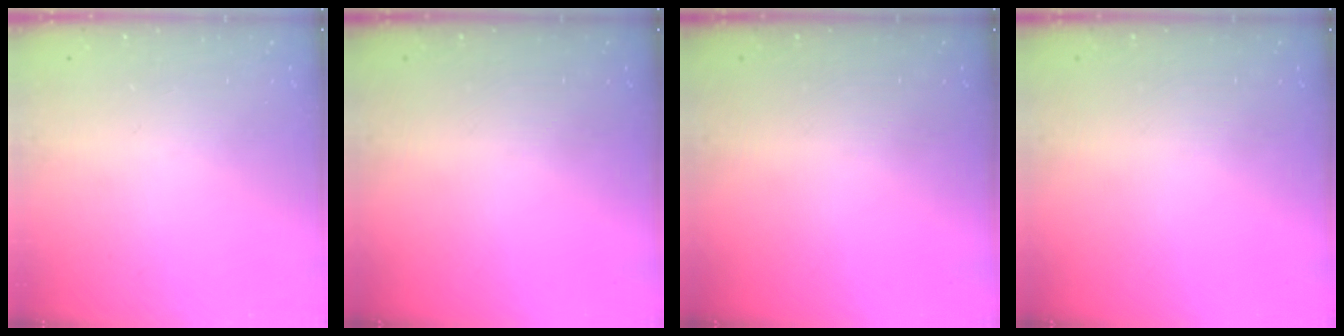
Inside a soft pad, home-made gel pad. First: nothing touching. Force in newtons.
{"total": 0.0}
{"total": 0.0}
{"total": 0.0}